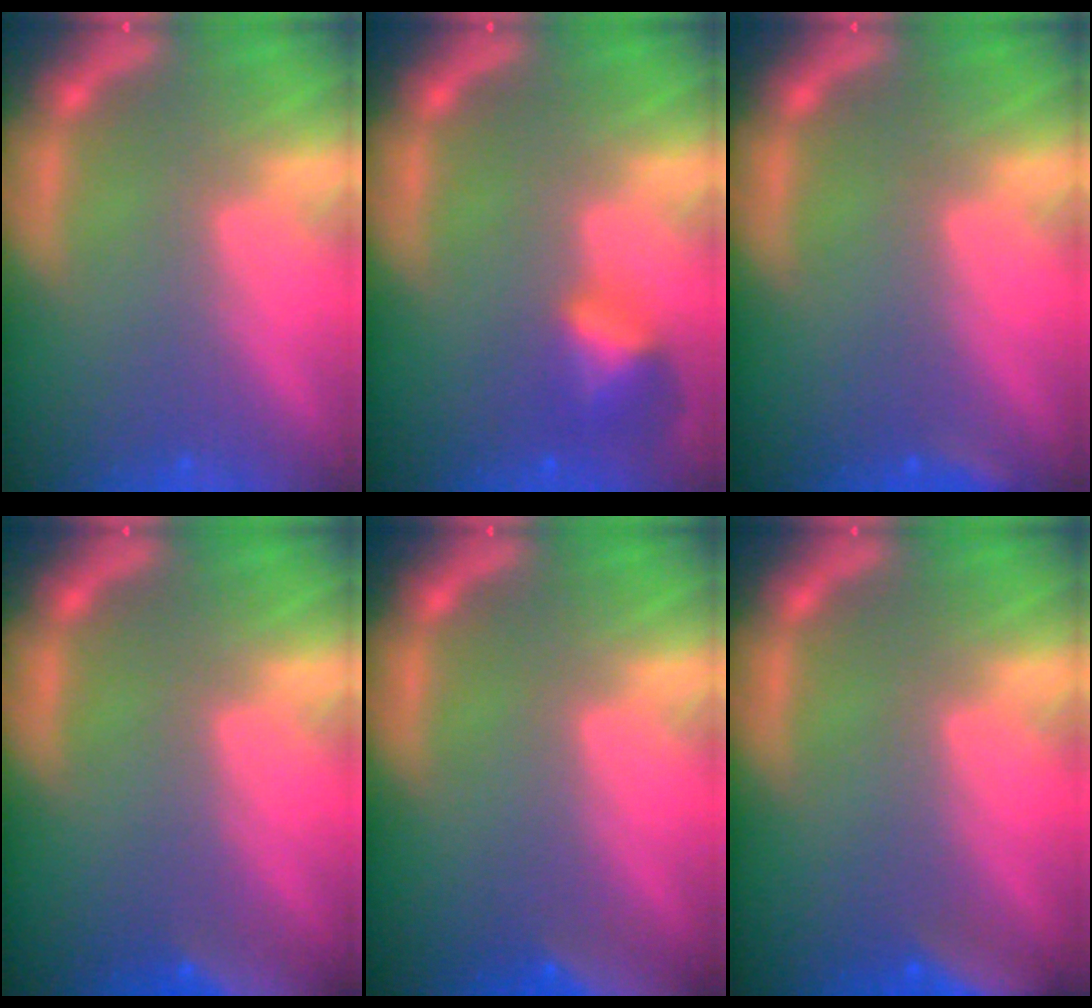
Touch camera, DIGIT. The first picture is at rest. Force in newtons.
{"total": 2.9}
{"total": 1.4}
{"total": 10.0}
{"total": 9.4}
{"total": 6.0}